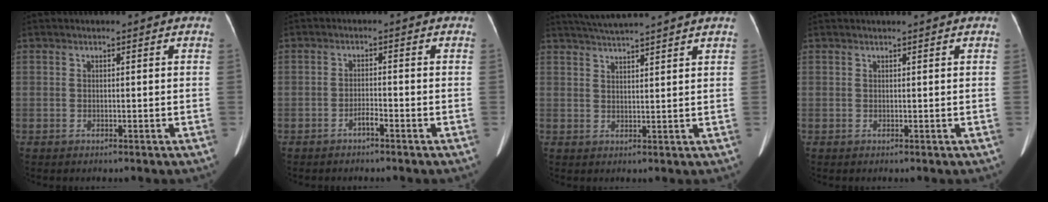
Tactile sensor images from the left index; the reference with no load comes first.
{"total": 1.6, "force": [-1.3, 0.0, 1.0], "torque": [-0.019, 0.002, -0.025]}
{"total": 7.6, "force": [6.9, -1.3, 2.9], "torque": [-0.054, 0.022, 0.107]}
{"total": 1.1, "force": [1.0, -0.3, 0.4], "torque": [-0.007, 0.008, 0.022]}